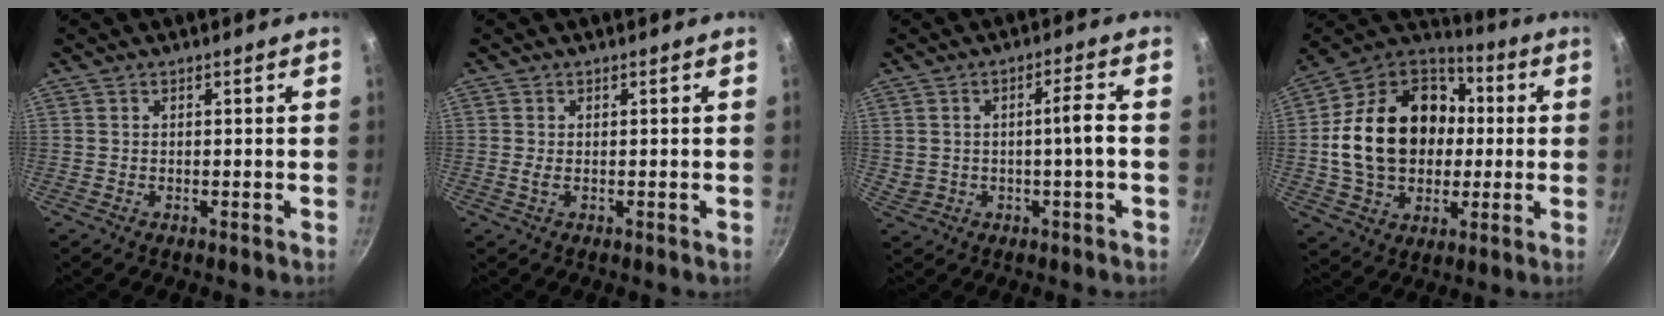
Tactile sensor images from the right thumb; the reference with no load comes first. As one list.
[{"total": 1.1, "force": [0.0, 0.2, 1.1], "torque": [-0.024, -0.001, 0.002]}, {"total": 5.1, "force": [-0.2, 1.2, 5.0], "torque": [-0.084, 0.018, 0.012]}, {"total": 24.1, "force": [0.7, 18.5, 15.5], "torque": [-0.251, 0.043, 0.017]}]